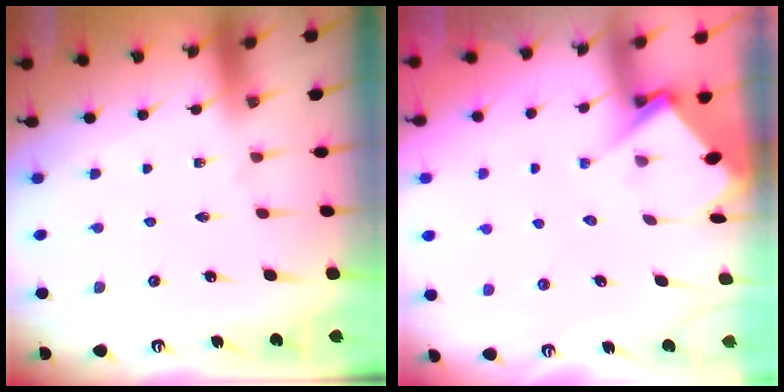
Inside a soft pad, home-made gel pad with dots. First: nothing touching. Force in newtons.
{"total": 6.4, "press": 6.4, "slide": 0.4}